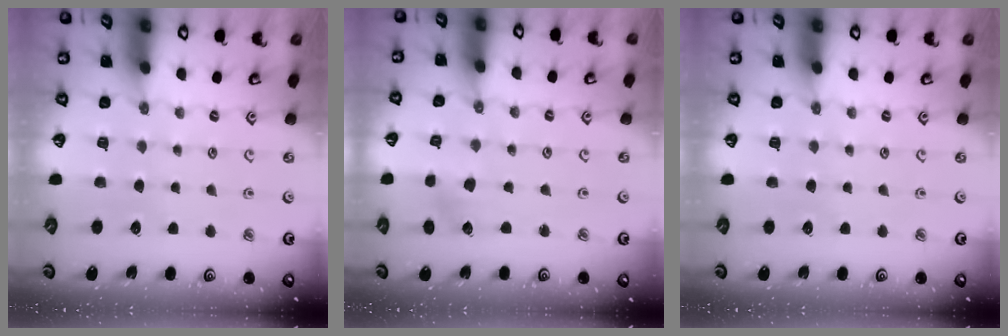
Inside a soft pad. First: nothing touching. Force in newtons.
{"total": 2.3, "press": 2.3, "slide": 0.4}
{"total": 0.0}